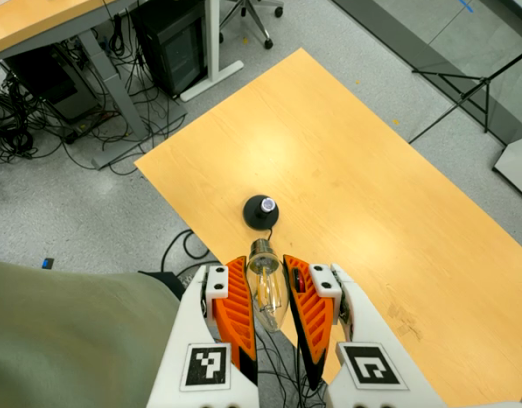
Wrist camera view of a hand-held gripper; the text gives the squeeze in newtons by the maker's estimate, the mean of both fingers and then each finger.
{"total": 19.1, "left": 21.1, "right": 17.2}